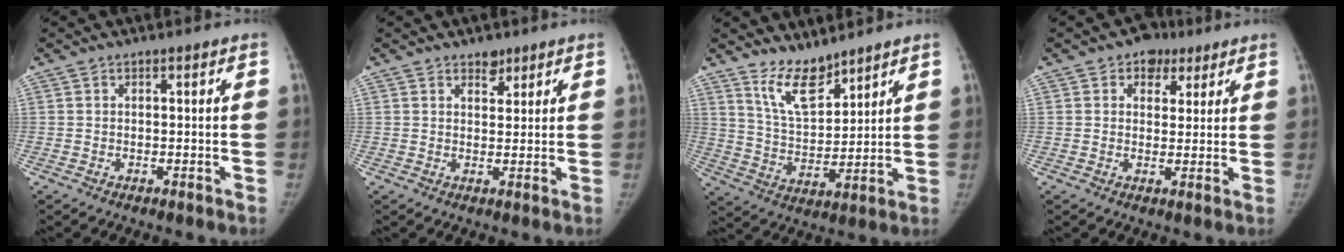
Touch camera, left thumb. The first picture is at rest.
{"total": 2.7, "force": [2.0, 1.6, 0.9], "torque": [0.005, -0.013, 0.030]}
{"total": 8.6, "force": [7.2, 3.0, 3.6], "torque": [-0.044, -0.063, 0.147]}
{"total": 5.7, "force": [3.0, 4.4, 1.8], "torque": [0.010, -0.006, 0.040]}